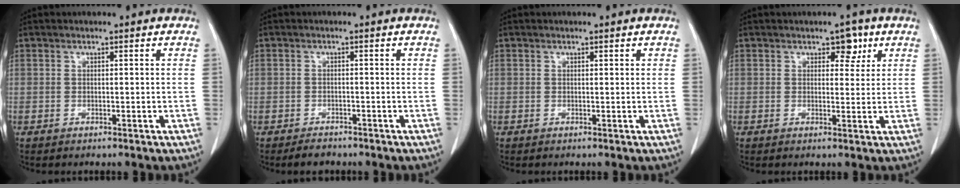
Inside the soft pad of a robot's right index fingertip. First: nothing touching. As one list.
[{"total": 2.2, "force": [-1.8, 1.3, 0.4], "torque": [-0.014, 0.001, -0.025]}, {"total": 0.0}, {"total": 3.1, "force": [1.7, 1.9, 1.9], "torque": [-0.017, 0.003, 0.022]}]